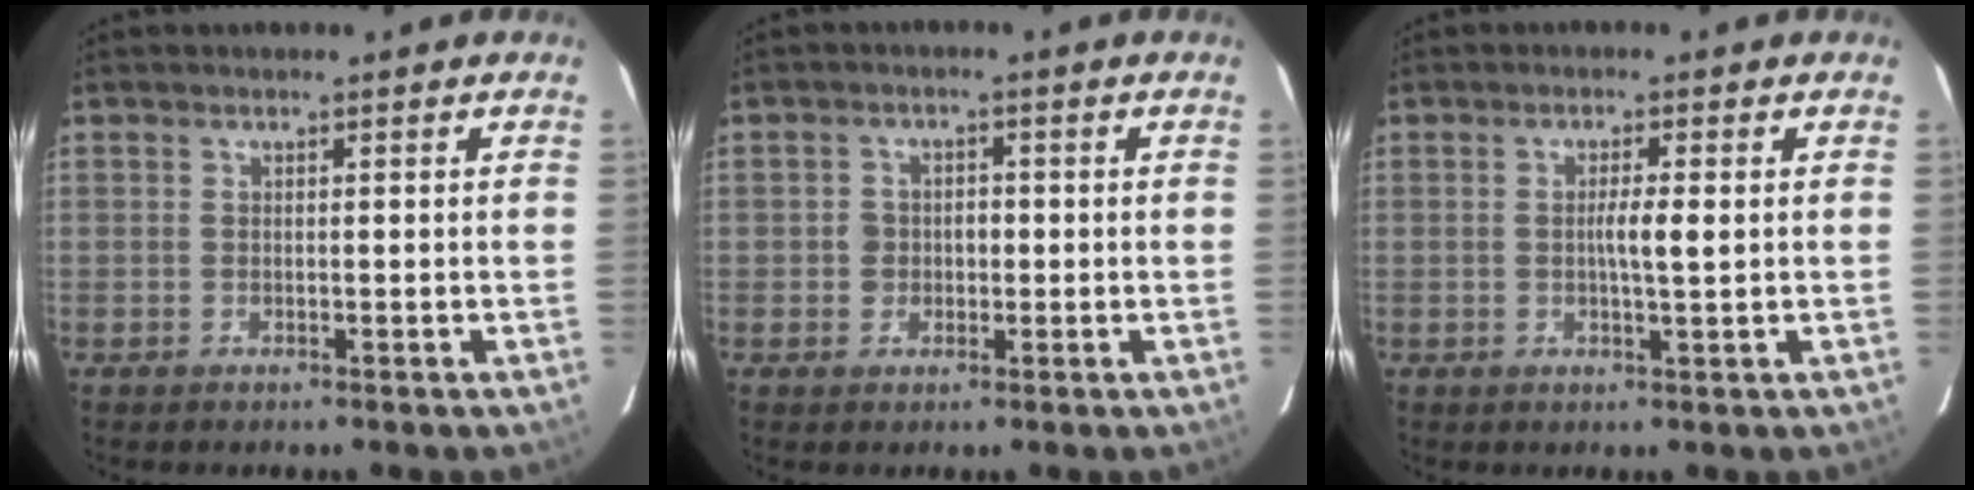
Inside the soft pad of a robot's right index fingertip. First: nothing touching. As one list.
[{"total": 2.9, "force": [-0.3, 2.5, 1.4], "torque": [-0.021, 0.011, -0.004]}, {"total": 4.2, "force": [0.7, 0.3, 4.1], "torque": [-0.068, -0.004, 0.009]}]